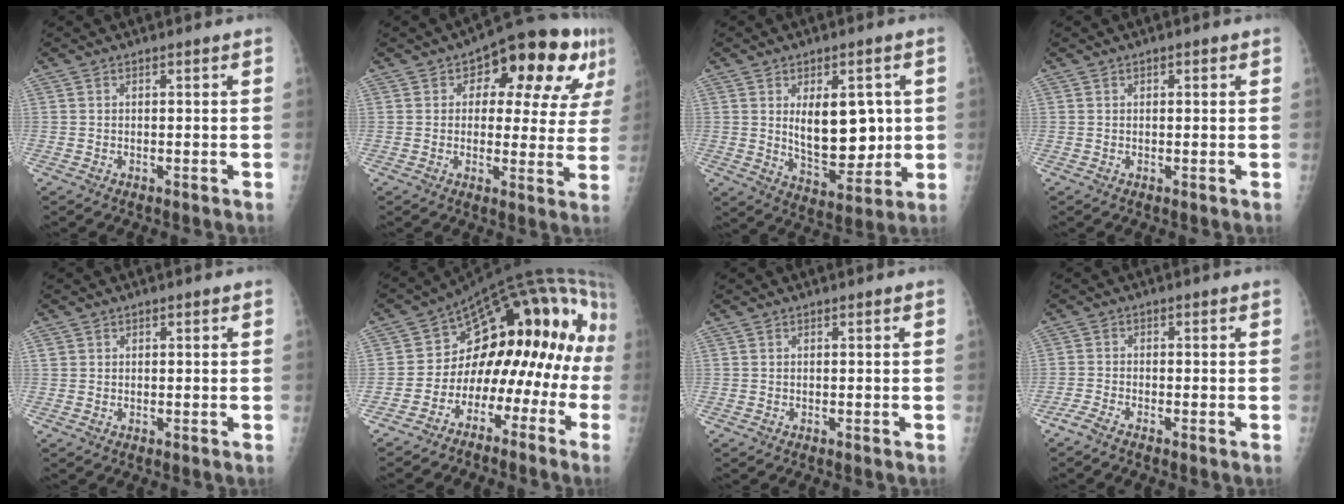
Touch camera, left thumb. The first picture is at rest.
{"total": 16.9, "force": [6.8, 8.3, 13.1], "torque": [-0.122, 0.005, 0.082]}
{"total": 12.6, "force": [1.8, 7.1, 10.3], "torque": [-0.113, -0.025, 0.045]}
{"total": 1.1, "force": [0.5, 0.6, 0.8], "torque": [-0.007, 0.001, 0.005]}
{"total": 0.8, "force": [0.3, 0.8, 0.0], "torque": [0.010, 0.000, 0.003]}
{"total": 17.3, "force": [-5.7, 10.6, 12.4], "torque": [-0.118, 0.117, -0.094]}
{"total": 0.0}
{"total": 2.4, "force": [-2.2, 0.1, 1.0], "torque": [-0.037, 0.002, -0.050]}